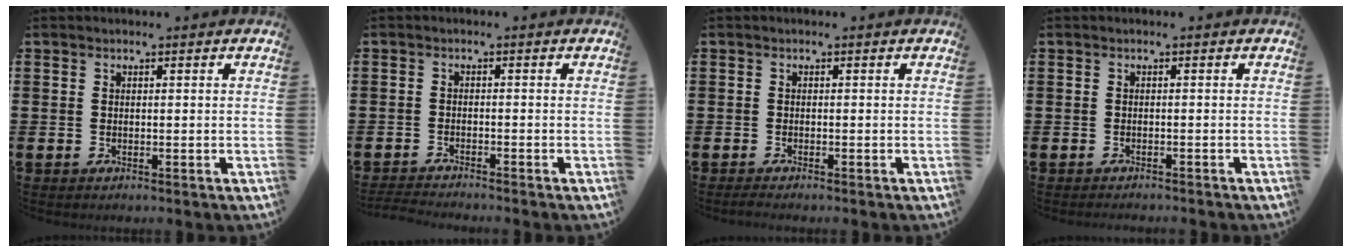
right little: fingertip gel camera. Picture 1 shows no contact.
{"total": 1.6, "force": [-1.5, -0.2, 0.2], "torque": [-0.003, 0.001, -0.031]}
{"total": 0.7, "force": [-0.5, 0.0, 0.4], "torque": [-0.007, -0.002, -0.010]}
{"total": 0.6, "force": [-0.6, -0.1, 0.0], "torque": [0.001, -0.002, -0.013]}